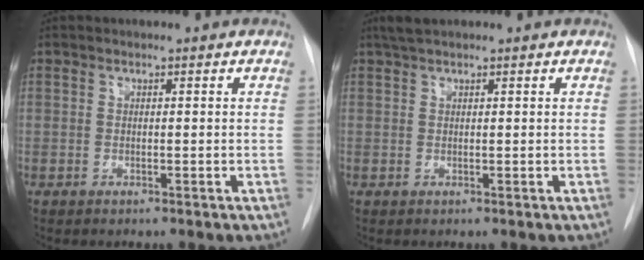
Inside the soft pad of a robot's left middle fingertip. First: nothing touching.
{"total": 2.0, "force": [1.6, 0.2, 1.2], "torque": [-0.026, 0.013, 0.030]}